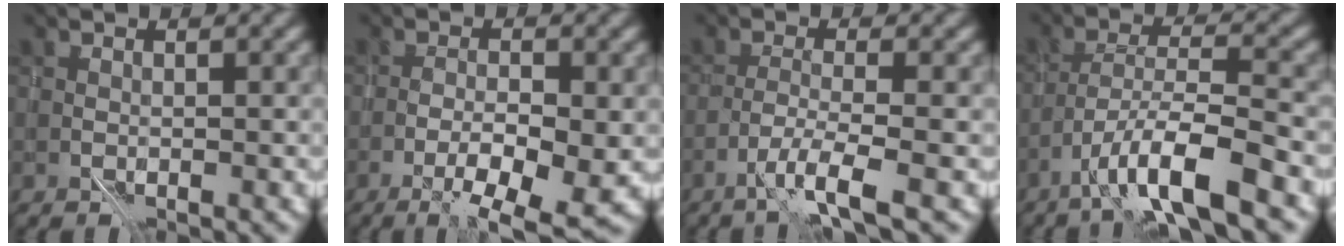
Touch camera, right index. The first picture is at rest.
{"total": 4.6, "force": [-2.0, 0.7, 4.1], "torque": [-0.064, 0.001, -0.030]}
{"total": 2.5, "force": [-1.5, -0.6, 1.9], "torque": [-0.033, 0.009, -0.045]}
{"total": 6.2, "force": [-4.1, 0.5, 4.6], "torque": [-0.079, 0.010, -0.077]}